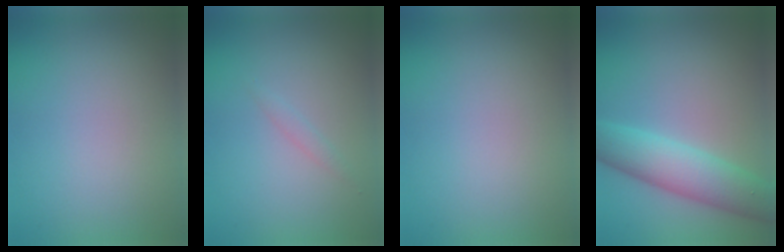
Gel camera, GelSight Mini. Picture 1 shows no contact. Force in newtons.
{"total": 0.7, "press": 0.7, "slide": 0.1}
{"total": 0.0}
{"total": 6.2, "press": 6.2, "slide": 0.2}